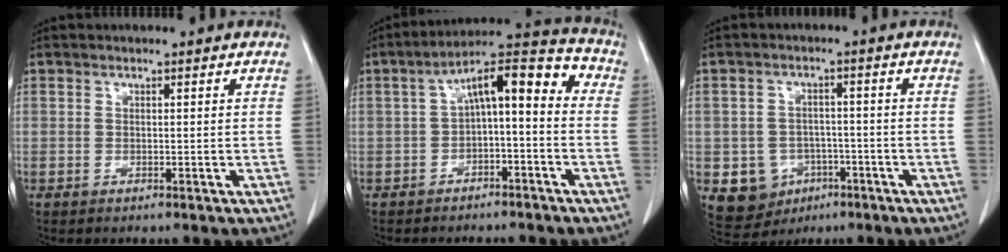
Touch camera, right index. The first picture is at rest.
{"total": 10.9, "force": [-0.2, 3.5, 10.3], "torque": [-0.156, 0.055, -0.004]}
{"total": 7.3, "force": [-2.7, 6.6, 1.8], "torque": [-0.033, 0.007, -0.027]}